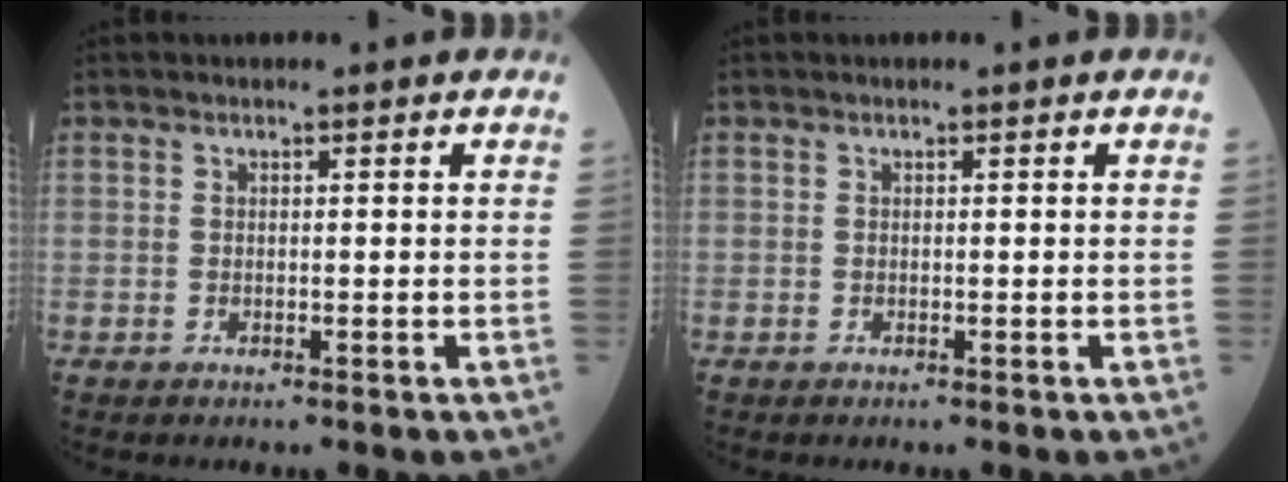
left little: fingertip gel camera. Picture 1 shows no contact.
{"total": 0.0}